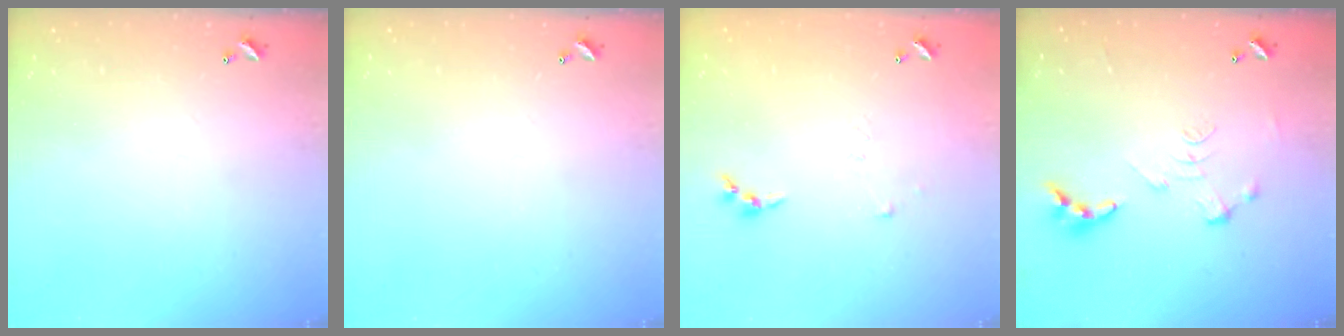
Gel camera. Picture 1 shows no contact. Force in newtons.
{"total": 0.0}
{"total": 4.2, "press": 4.2, "slide": 0.5}
{"total": 0.0}